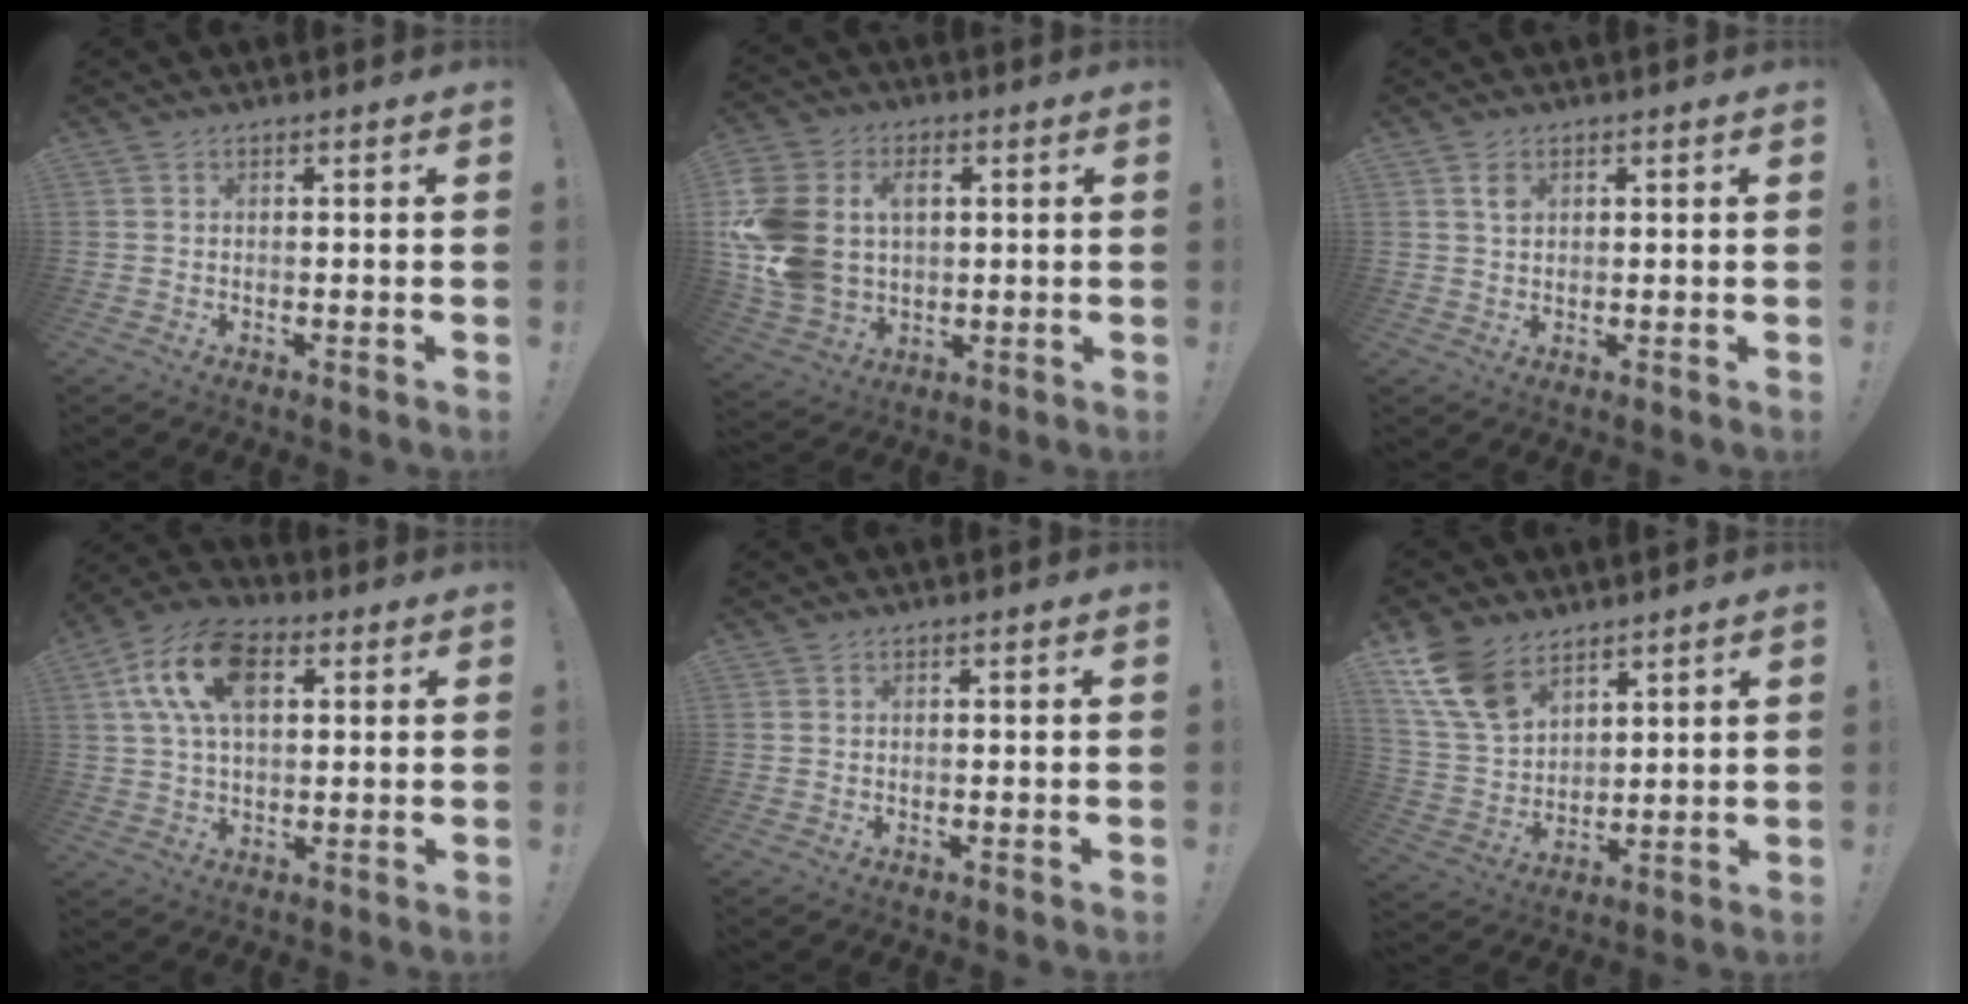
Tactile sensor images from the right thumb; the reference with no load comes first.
{"total": 17.2, "force": [3.5, 13.3, 10.4], "torque": [-0.213, -0.010, 0.066]}
{"total": 2.4, "force": [1.1, 1.4, 1.6], "torque": [-0.010, -0.008, 0.015]}
{"total": 15.9, "force": [5.3, 9.3, 11.8], "torque": [-0.221, 0.001, 0.095]}
{"total": 0.0}
{"total": 14.1, "force": [9.1, 8.3, 6.8], "torque": [-0.136, -0.048, 0.177]}